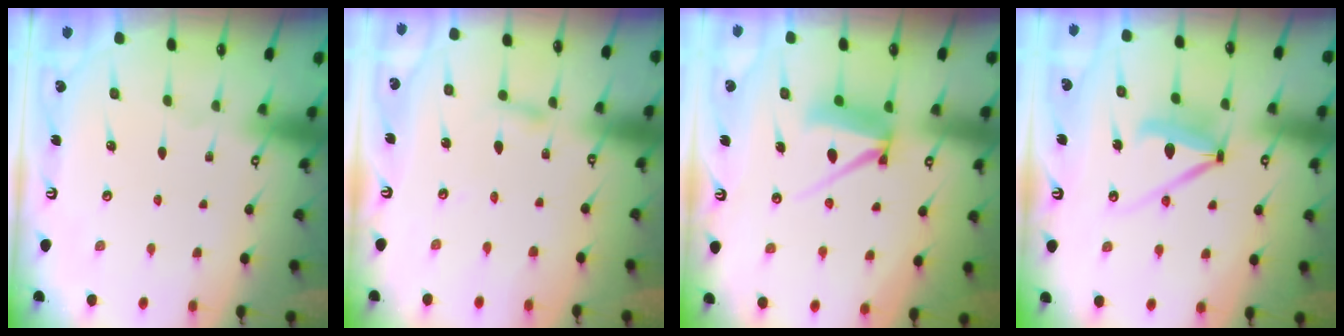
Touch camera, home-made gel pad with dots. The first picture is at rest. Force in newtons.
{"total": 3.1, "press": 3.1, "slide": 0.3}
{"total": 8.2, "press": 8.1, "slide": 0.9}
{"total": 11.1, "press": 11.1, "slide": 0.6}